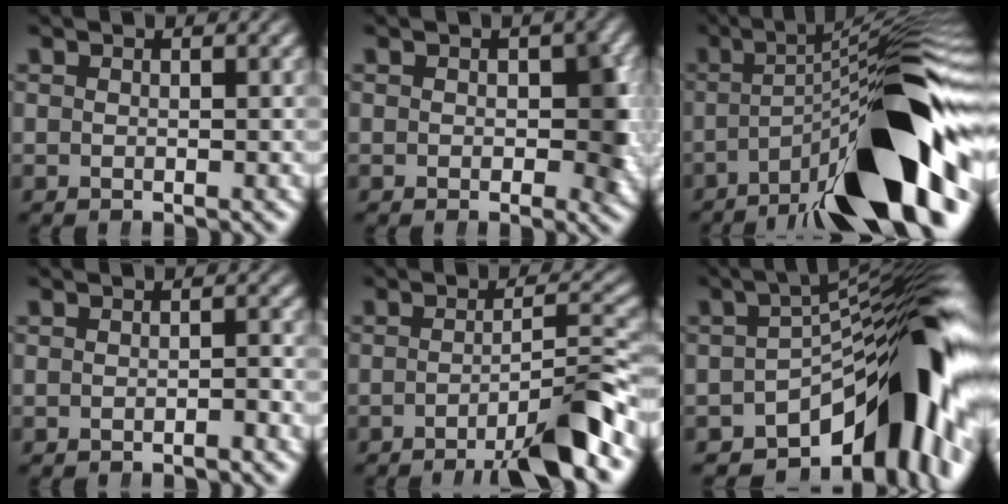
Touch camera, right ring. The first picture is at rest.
{"total": 3.2, "force": [-0.1, 2.4, 2.1], "torque": [-0.022, -0.018, 0.004]}
{"total": 15.3, "force": [-3.5, 4.2, 14.4], "torque": [-0.191, 0.000, -0.046]}
{"total": 0.9, "force": [-0.8, 0.3, 0.3], "torque": [-0.007, 0.002, -0.015]}
{"total": 5.9, "force": [-3.5, 0.5, 4.7], "torque": [-0.060, -0.005, -0.055]}
{"total": 14.0, "force": [-4.3, 5.5, 12.1], "torque": [-0.149, -0.015, -0.051]}